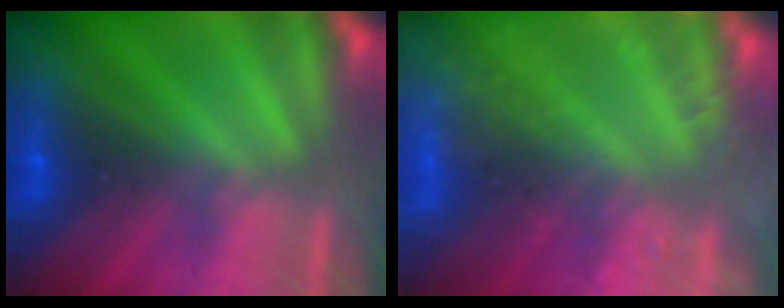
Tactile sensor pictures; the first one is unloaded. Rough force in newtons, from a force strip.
{"total": 6.8}